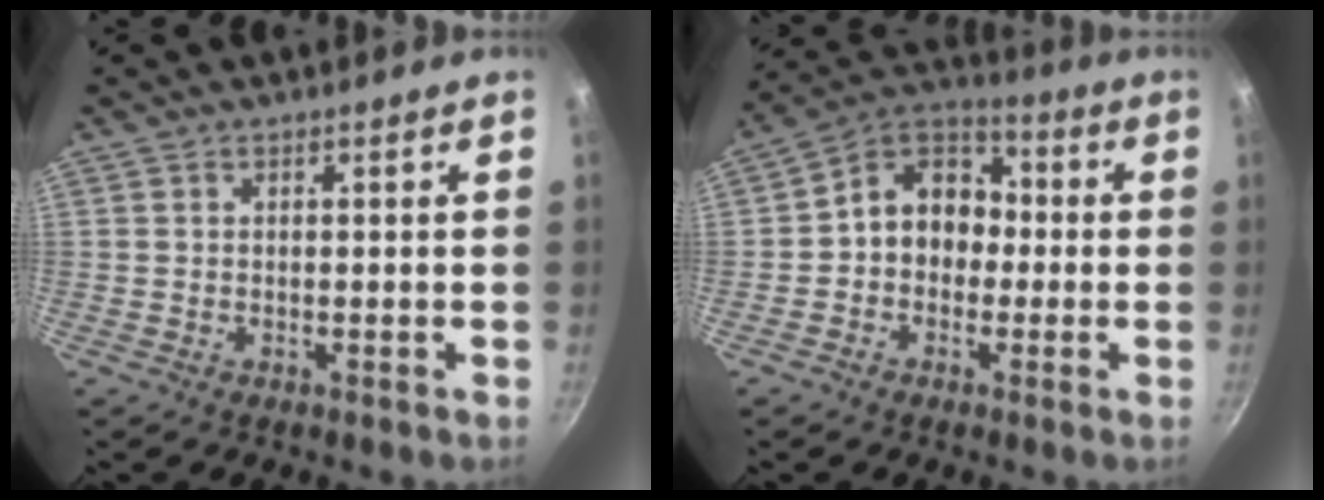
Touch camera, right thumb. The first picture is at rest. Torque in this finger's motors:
{"motor_torque": [-0.41, 0.85, 0.18, -0.05, 0.07]}